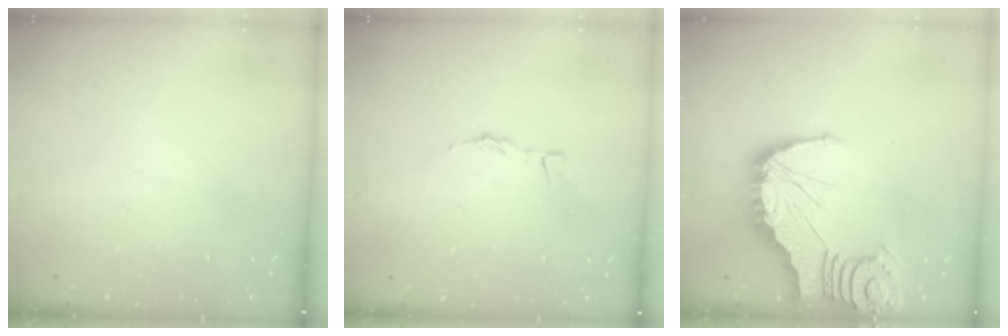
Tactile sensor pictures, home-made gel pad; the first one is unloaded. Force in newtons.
{"total": 1.4, "press": 1.4, "slide": 0.1}
{"total": 7.8, "press": 7.7, "slide": 0.9}